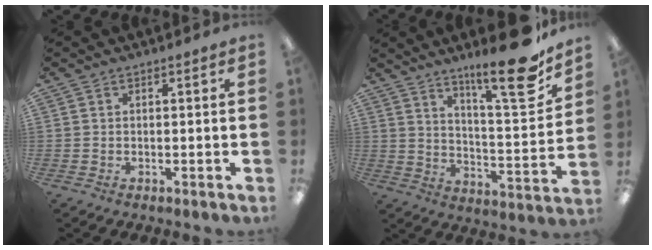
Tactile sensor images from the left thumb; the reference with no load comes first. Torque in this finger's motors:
{"motor_torque": [0.93, -0.25, 1.25, -1.51, 0.09]}